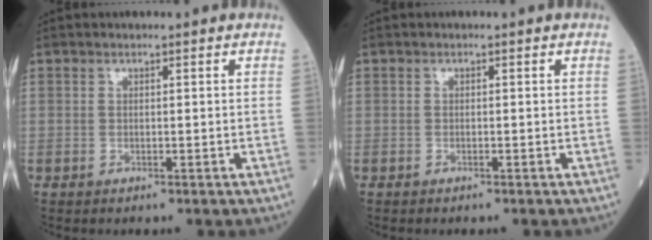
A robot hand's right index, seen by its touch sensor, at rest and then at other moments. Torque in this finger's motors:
{"motor_torque": [-0.01, -0.01, 0.00, -0.04]}